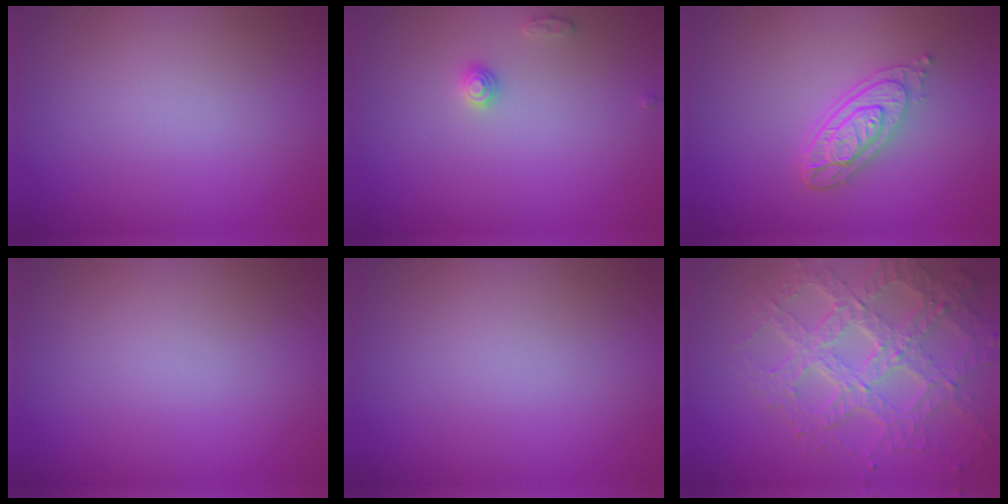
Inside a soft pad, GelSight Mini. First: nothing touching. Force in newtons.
{"total": 1.2, "press": 1.2, "slide": 0.0}
{"total": 4.1, "press": 3.0, "slide": 2.7}
{"total": 0.0}
{"total": 0.0}
{"total": 7.2, "press": 5.2, "slide": 5.0}